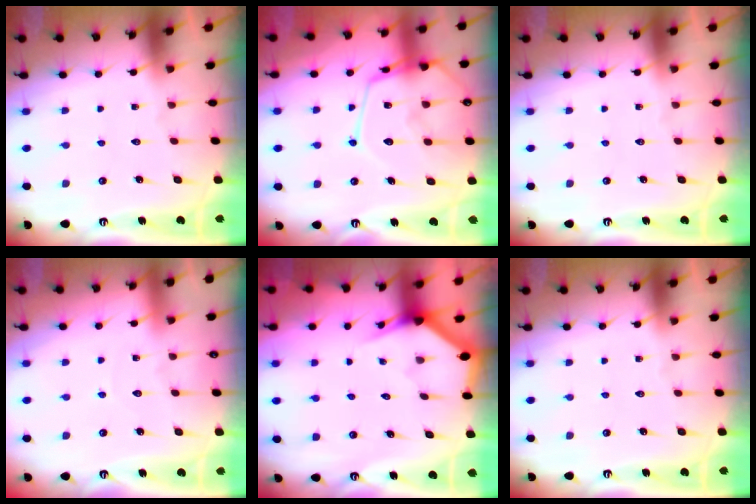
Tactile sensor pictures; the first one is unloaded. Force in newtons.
{"total": 15.6, "press": 15.6, "slide": 1.5}
{"total": 0.0}
{"total": 3.4, "press": 3.4, "slide": 0.3}
{"total": 3.0, "press": 3.0, "slide": 0.1}
{"total": 0.0}